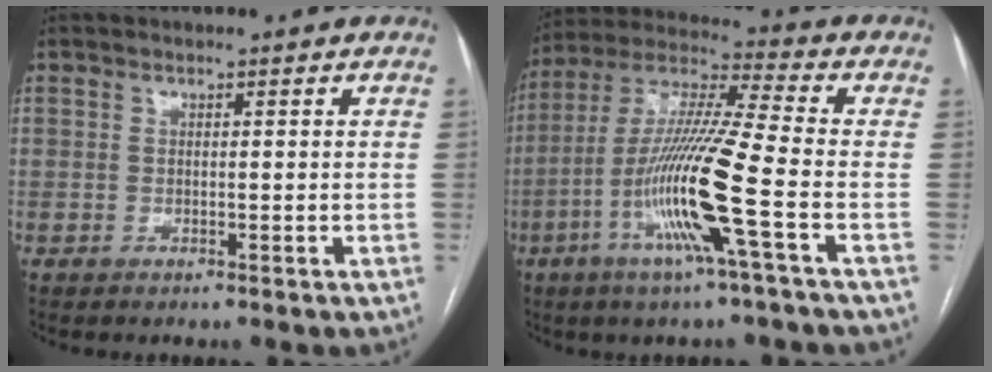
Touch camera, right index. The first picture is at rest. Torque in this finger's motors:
{"motor_torque": [2.14, 0.00, 1.05, 0.21]}